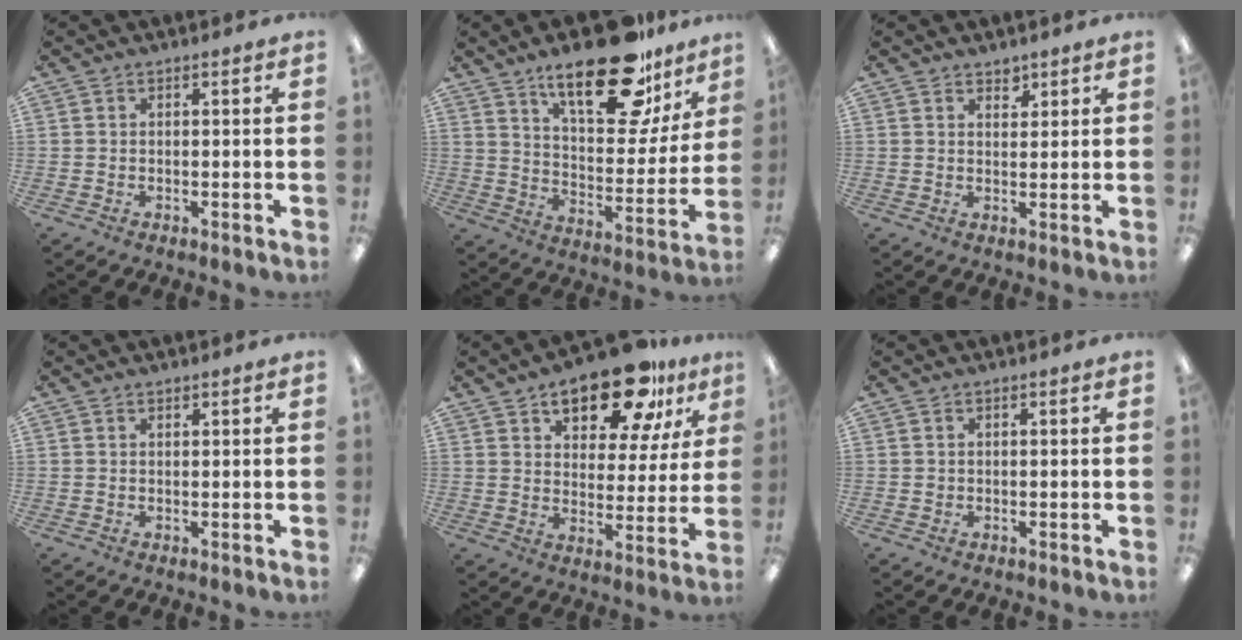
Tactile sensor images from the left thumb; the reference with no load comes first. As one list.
[{"total": 24.2, "force": [16.0, 9.9, 15.2], "torque": [-0.222, -0.088, 0.266]}, {"total": 2.5, "force": [2.2, 1.2, 0.4], "torque": [0.007, -0.014, 0.039]}, {"total": 0.8, "force": [0.8, 0.2, 0.2], "torque": [-0.004, -0.001, 0.015]}, {"total": 17.0, "force": [11.5, 7.4, 10.0], "torque": [-0.146, -0.055, 0.193]}, {"total": 0.6, "force": [0.3, 0.5, 0.0], "torque": [-0.002, 0.003, 0.005]}]